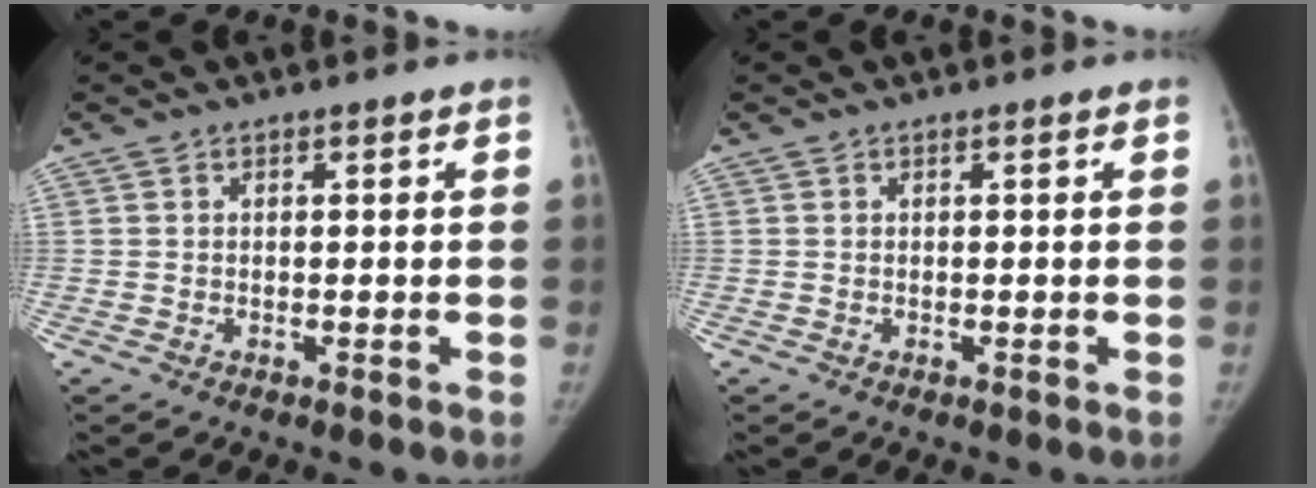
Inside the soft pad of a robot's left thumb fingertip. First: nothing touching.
{"total": 0.0}